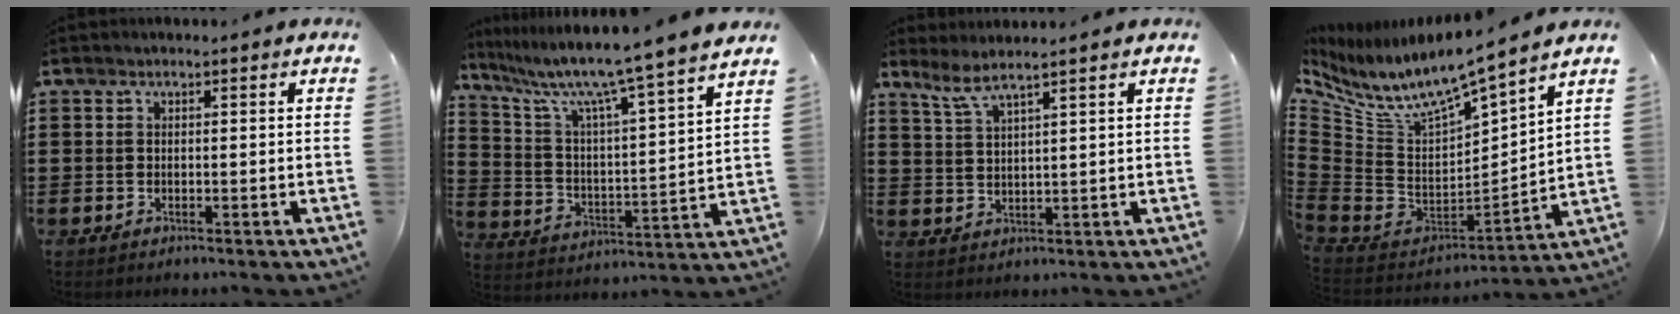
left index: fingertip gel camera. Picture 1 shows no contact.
{"total": 8.2, "force": [6.8, -1.0, 4.5], "torque": [-0.118, -0.059, 0.101]}
{"total": 3.6, "force": [2.8, -0.3, 2.3], "torque": [-0.053, -0.007, 0.051]}
{"total": 8.9, "force": [7.3, 1.4, 4.8], "torque": [-0.130, -0.070, 0.123]}